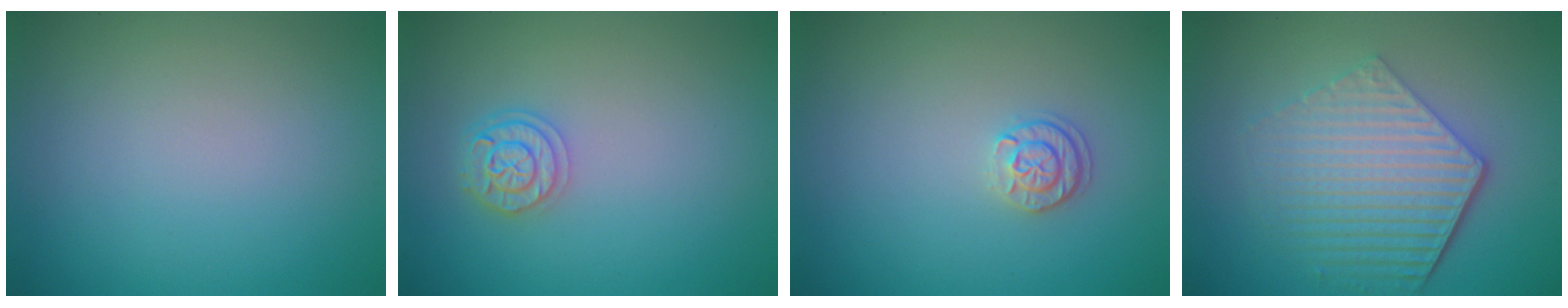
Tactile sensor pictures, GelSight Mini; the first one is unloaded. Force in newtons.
{"total": 2.6, "press": 2.4, "slide": 1.0}
{"total": 1.7, "press": 1.6, "slide": 0.4}
{"total": 6.3, "press": 4.6, "slide": 4.4}